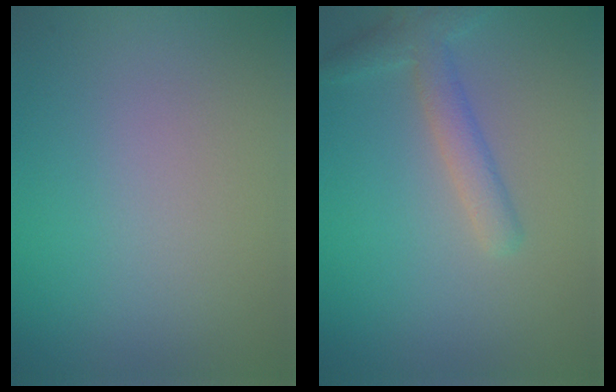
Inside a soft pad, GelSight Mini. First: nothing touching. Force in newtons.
{"total": 2.9, "press": 2.9, "slide": 0.1}